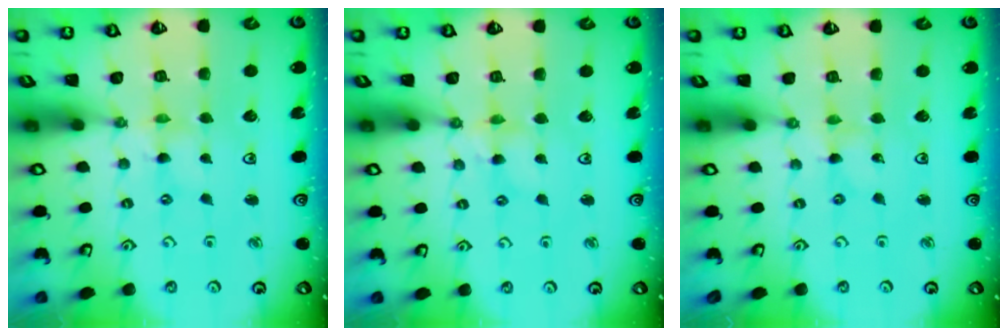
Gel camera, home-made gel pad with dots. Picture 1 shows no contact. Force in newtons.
{"total": 3.9, "press": 3.9, "slide": 0.4}
{"total": 0.0}